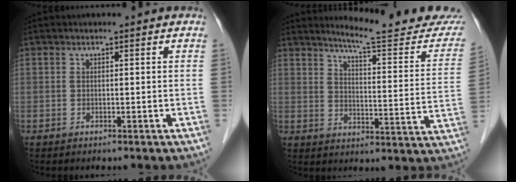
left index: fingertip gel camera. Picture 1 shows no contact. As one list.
[{"total": 17.3, "force": [16.2, 0.6, 6.0], "torque": [-0.078, -0.080, 0.198]}]